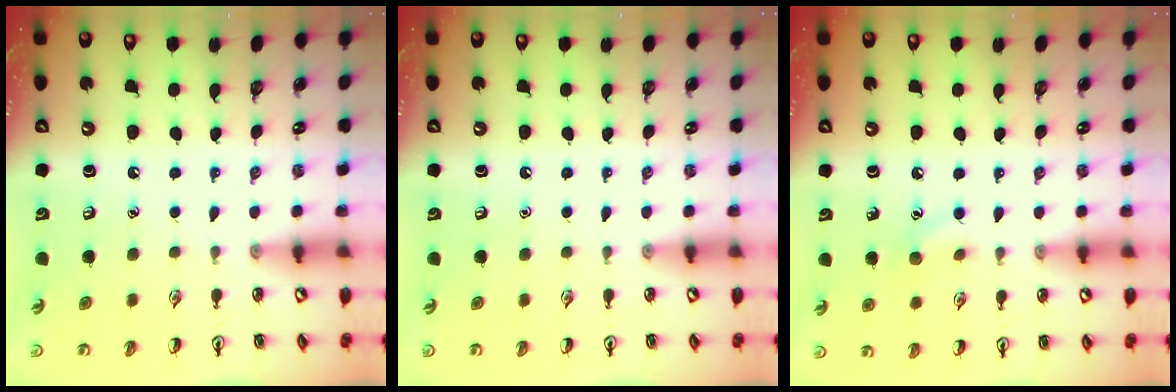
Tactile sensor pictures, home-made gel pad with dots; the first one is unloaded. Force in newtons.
{"total": 0.0}
{"total": 6.7, "press": 6.4, "slide": 2.1}